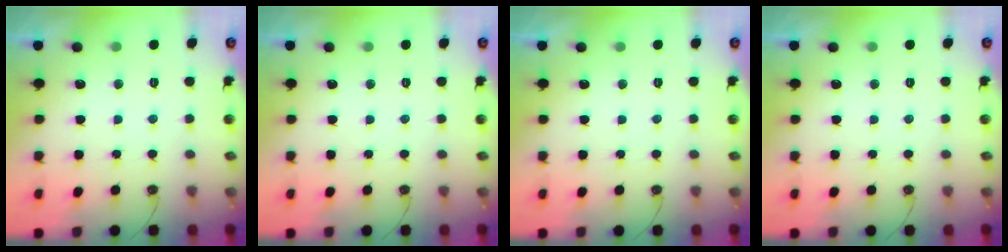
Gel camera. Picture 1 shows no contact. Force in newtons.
{"total": 0.0}
{"total": 0.0}
{"total": 0.0}